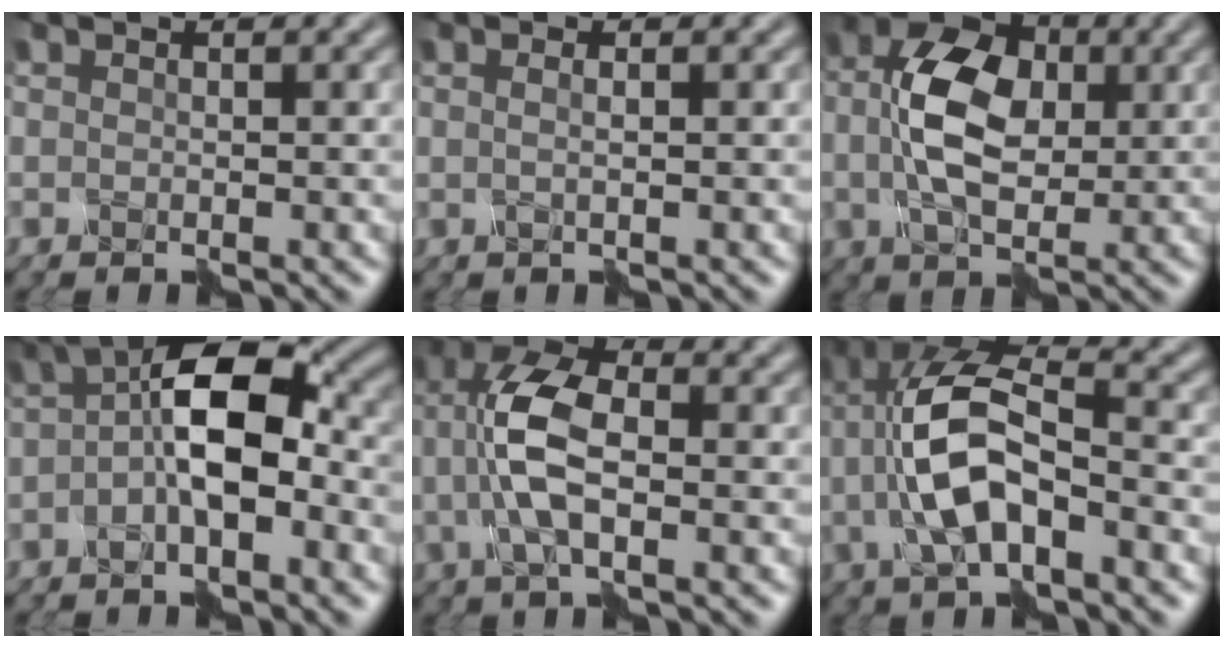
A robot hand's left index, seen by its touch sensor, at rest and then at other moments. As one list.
[{"total": 1.2, "force": [0.6, 0.3, 1.0], "torque": [-0.011, 0.003, -0.006]}, {"total": 7.7, "force": [0.5, 4.6, 6.1], "torque": [-0.132, 0.011, 0.004]}, {"total": 7.5, "force": [-1.5, 2.9, 6.8], "torque": [-0.123, 0.021, -0.032]}, {"total": 6.1, "force": [-0.6, 2.7, 5.4], "torque": [-0.123, 0.015, -0.017]}, {"total": 7.7, "force": [-1.5, 3.1, 6.9], "torque": [-0.153, 0.020, -0.032]}]